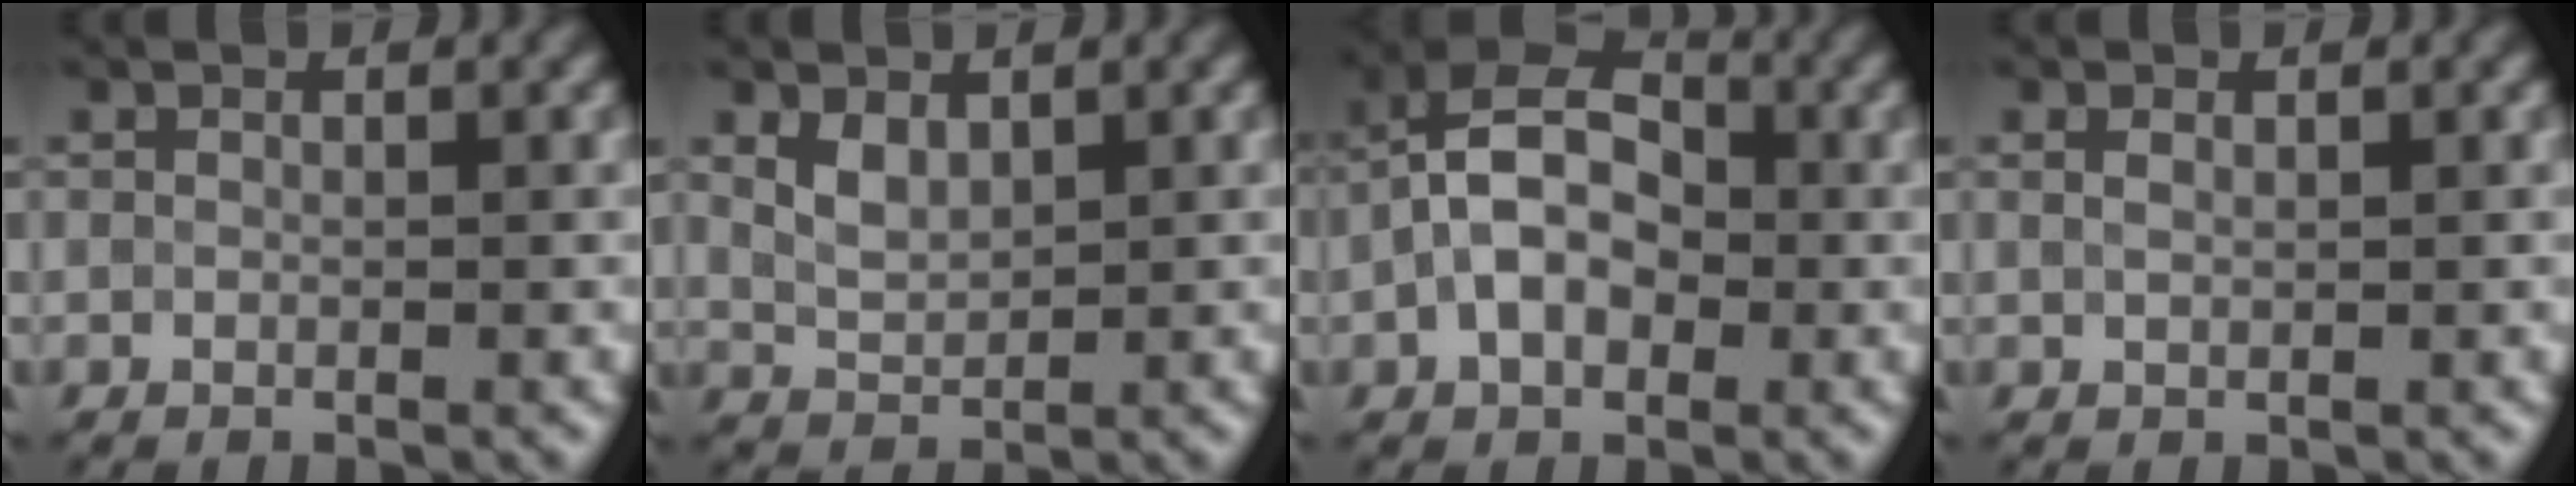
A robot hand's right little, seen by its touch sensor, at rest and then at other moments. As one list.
[{"total": 2.2, "force": [1.2, 1.2, 1.4], "torque": [-0.034, 0.002, 0.029]}, {"total": 7.5, "force": [-0.8, 4.8, 5.7], "torque": [-0.101, 0.020, -0.021]}, {"total": 1.0, "force": [0.4, 0.5, 0.7], "torque": [-0.018, 0.005, 0.009]}]